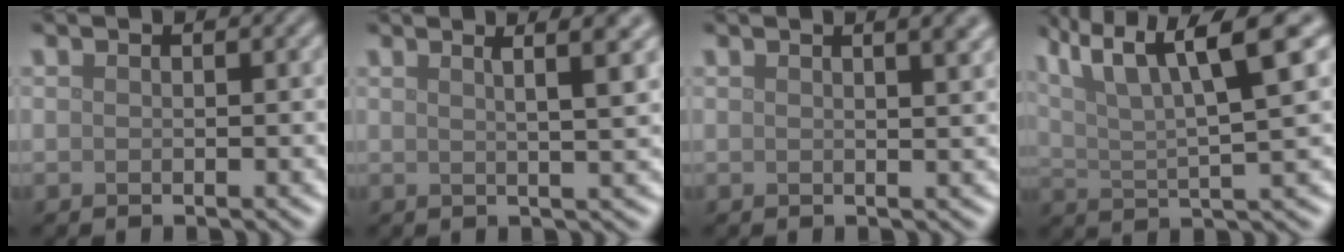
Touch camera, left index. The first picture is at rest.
{"total": 6.2, "force": [3.2, 2.0, 5.0], "torque": [-0.037, 0.036, 0.012]}
{"total": 3.7, "force": [1.9, 1.5, 2.8], "torque": [-0.010, 0.018, 0.004]}
{"total": 10.1, "force": [5.1, 2.4, 8.4], "torque": [-0.144, 0.019, 0.090]}